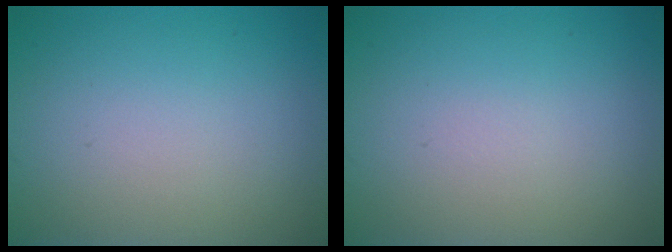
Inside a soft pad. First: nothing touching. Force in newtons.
{"total": 0.0}